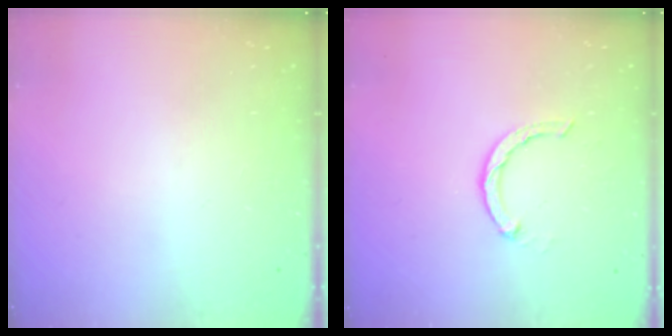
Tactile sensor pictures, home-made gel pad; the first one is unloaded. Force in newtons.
{"total": 2.1, "press": 2.0, "slide": 0.4}